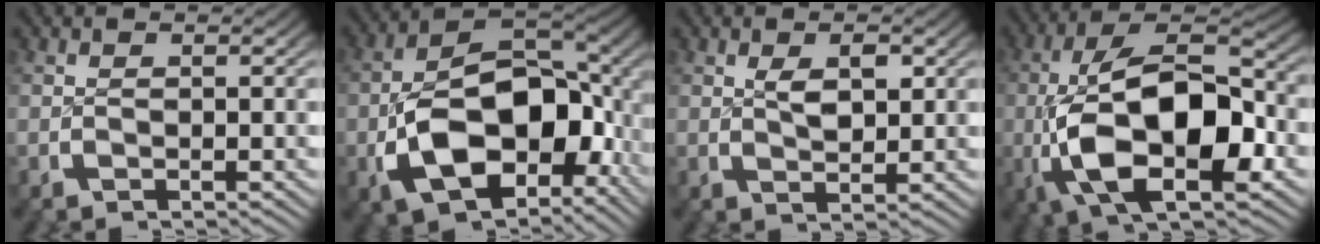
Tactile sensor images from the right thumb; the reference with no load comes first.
{"total": 18.6, "force": [-2.8, 12.1, 13.9], "torque": [-0.262, -0.059, -0.013]}
{"total": 2.2, "force": [0.7, 1.1, 1.8], "torque": [-0.031, -0.007, 0.021]}
{"total": 16.7, "force": [-1.6, 9.4, 13.7], "torque": [-0.269, -0.050, -0.007]}